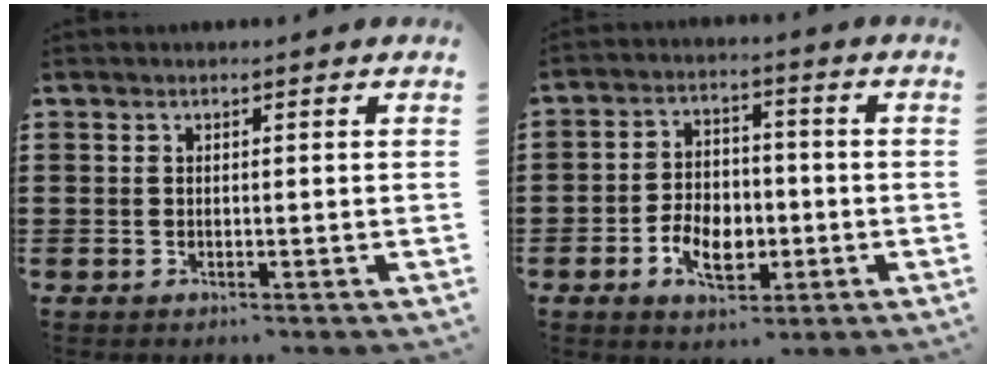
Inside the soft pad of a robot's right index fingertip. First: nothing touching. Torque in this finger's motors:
{"motor_torque": [2.14, 0.00, 0.57, 0.10]}